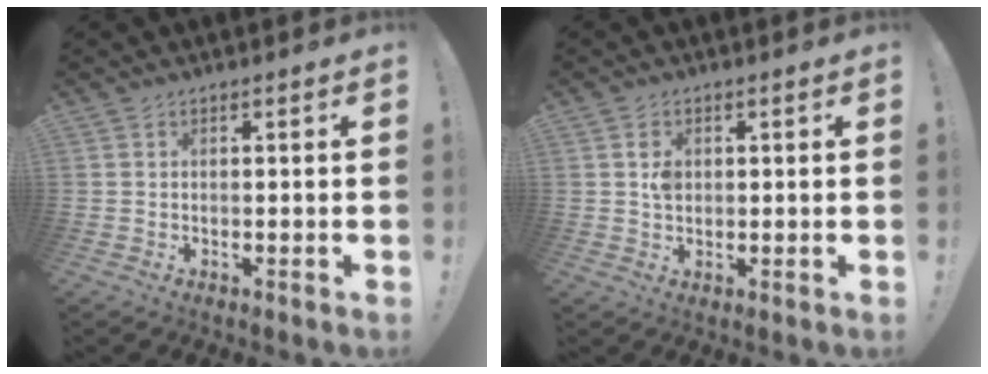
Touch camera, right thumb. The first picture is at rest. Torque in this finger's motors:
{"motor_torque": [0.21, 0.30, 0.22, -0.04, 0.02]}